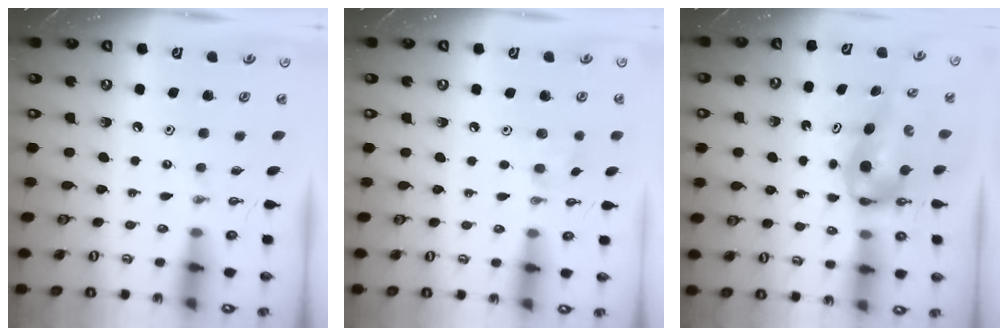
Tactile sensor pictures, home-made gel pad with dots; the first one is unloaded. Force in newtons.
{"total": 6.4, "press": 6.3, "slide": 0.8}
{"total": 8.1, "press": 7.3, "slide": 3.4}